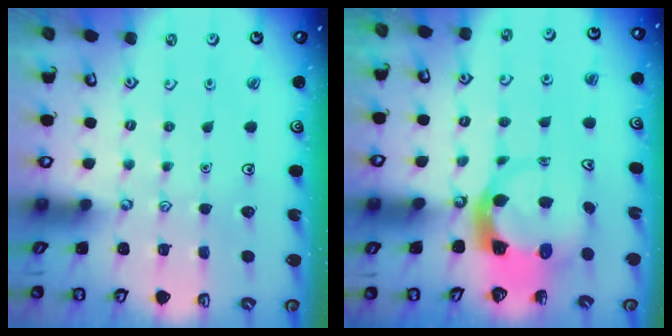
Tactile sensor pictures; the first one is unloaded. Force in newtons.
{"total": 5.6, "press": 5.5, "slide": 0.6}